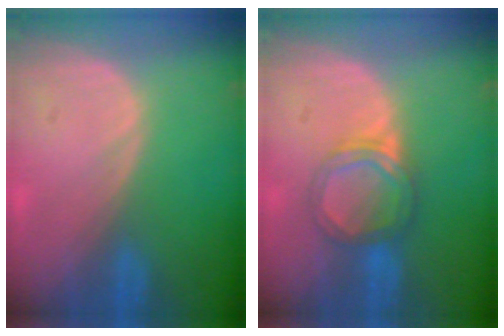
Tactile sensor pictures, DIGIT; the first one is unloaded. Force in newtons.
{"total": 5.3, "press": 4.8, "slide": 2.2}